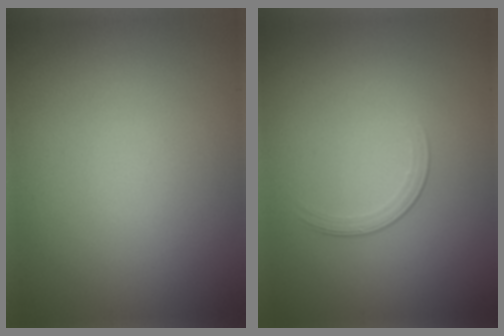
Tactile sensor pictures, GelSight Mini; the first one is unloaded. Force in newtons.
{"total": 1.5, "press": 0.7, "slide": 1.4}